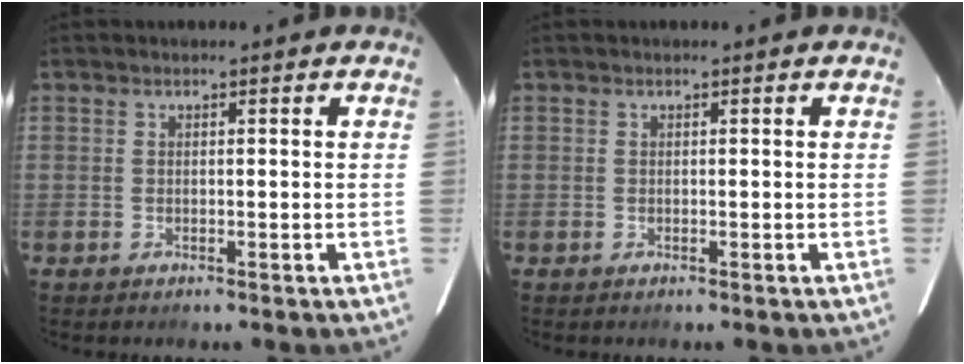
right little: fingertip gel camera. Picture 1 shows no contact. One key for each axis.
{"total": 0.0}